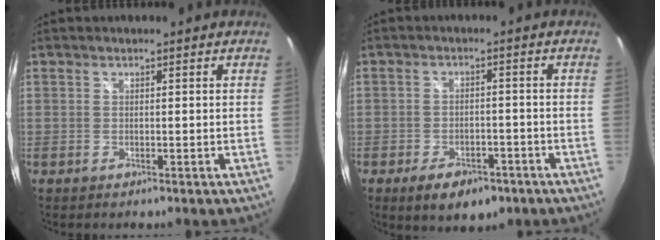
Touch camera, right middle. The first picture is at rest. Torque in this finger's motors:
{"motor_torque": [1.00, -0.90, 0.11, 0.06]}